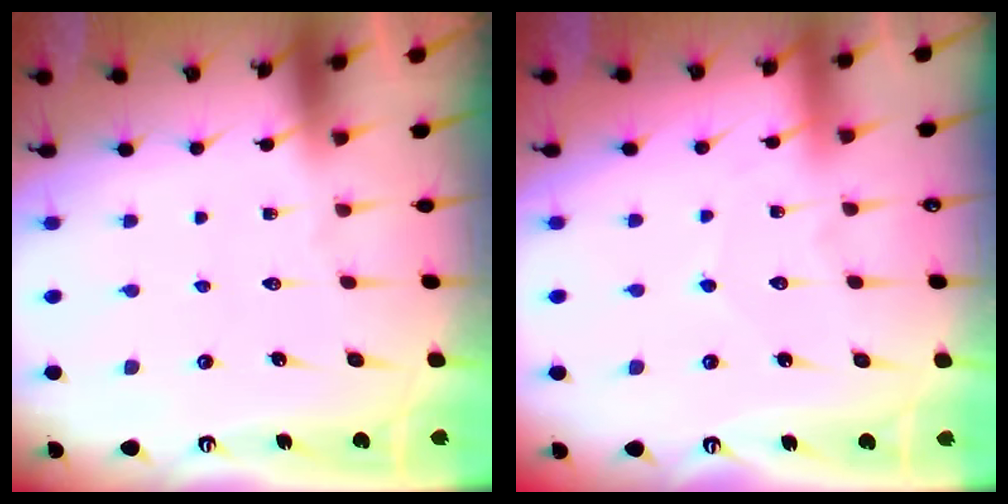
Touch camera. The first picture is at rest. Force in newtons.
{"total": 4.8, "press": 4.8, "slide": 0.6}